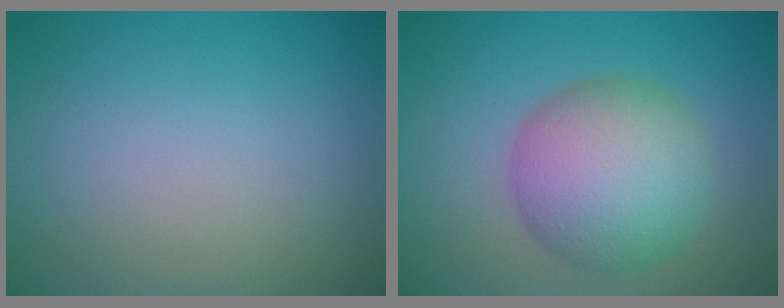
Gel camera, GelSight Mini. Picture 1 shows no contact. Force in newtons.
{"total": 7.9, "press": 7.9, "slide": 0.3}